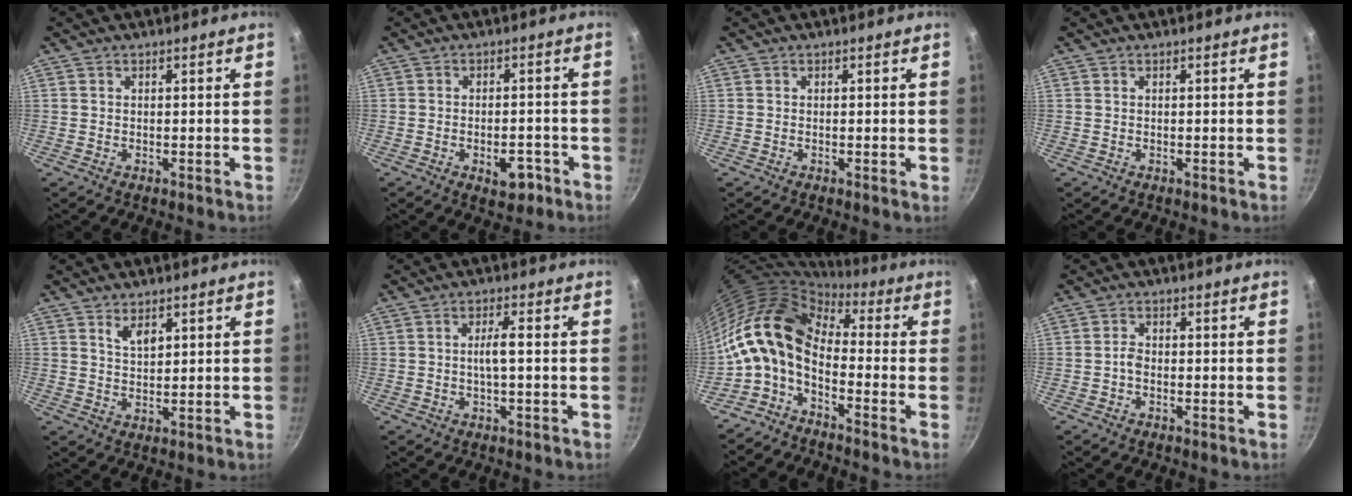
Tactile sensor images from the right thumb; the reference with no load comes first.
{"total": 5.3, "force": [-2.5, 2.9, 3.6], "torque": [-0.028, 0.016, -0.030]}
{"total": 0.5, "force": [0.0, 0.1, 0.5], "torque": [-0.008, -0.002, -0.002]}
{"total": 0.0}
{"total": 3.7, "force": [1.9, 1.9, 2.6], "torque": [-0.039, -0.014, 0.037]}
{"total": 3.2, "force": [-0.3, 0.5, 3.1], "torque": [-0.064, 0.012, -0.005]}
{"total": 13.8, "force": [-2.5, 8.4, 10.8], "torque": [-0.193, 0.040, -0.067]}
{"total": 1.7, "force": [-0.7, 1.0, 1.2], "torque": [-0.022, 0.011, -0.016]}